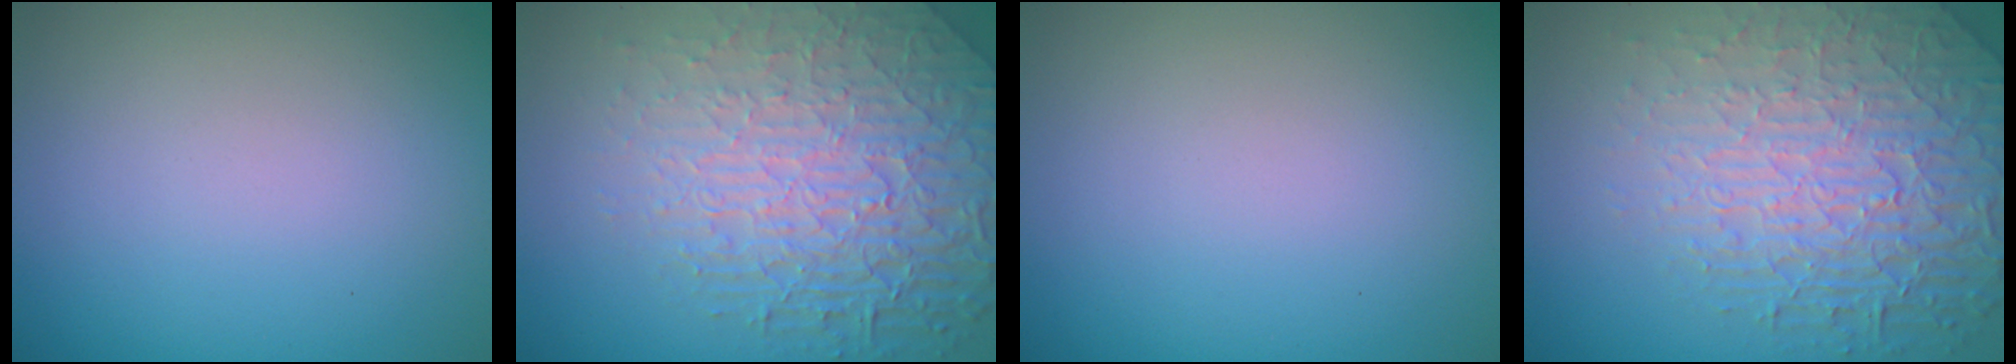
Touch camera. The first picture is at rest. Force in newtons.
{"total": 8.6, "press": 5.8, "slide": 6.3}
{"total": 0.0}
{"total": 7.3, "press": 5.7, "slide": 4.6}